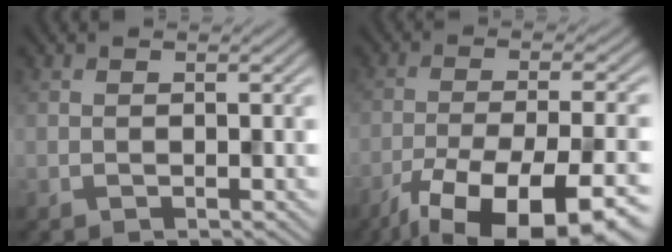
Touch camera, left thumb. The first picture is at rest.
{"total": 16.2, "force": [-11.0, 5.0, 10.9], "torque": [-0.173, -0.035, -0.157]}